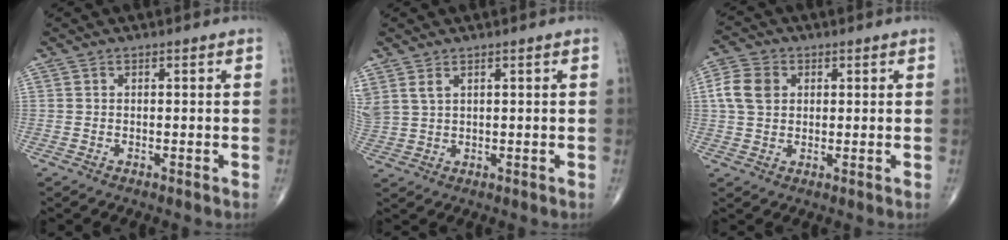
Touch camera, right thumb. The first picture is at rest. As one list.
[{"total": 4.4, "force": [2.4, 2.3, 2.8], "torque": [-0.070, -0.001, 0.063]}, {"total": 6.6, "force": [1.4, 5.1, 4.0], "torque": [-0.076, 0.007, 0.023]}]